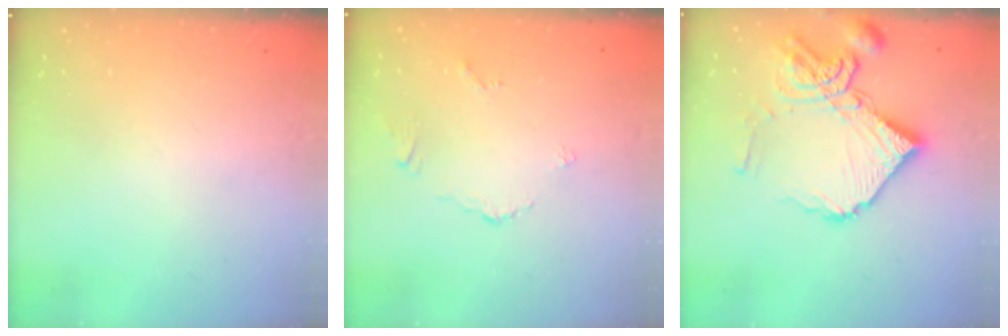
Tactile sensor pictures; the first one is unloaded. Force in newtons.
{"total": 2.7, "press": 2.6, "slide": 0.6}
{"total": 16.7, "press": 16.6, "slide": 1.8}